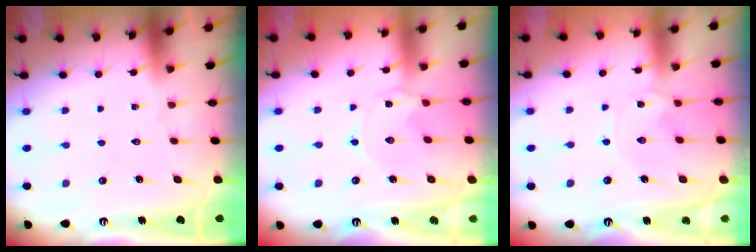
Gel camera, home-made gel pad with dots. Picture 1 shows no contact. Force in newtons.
{"total": 0.0}
{"total": 1.2, "press": 1.2, "slide": 0.3}